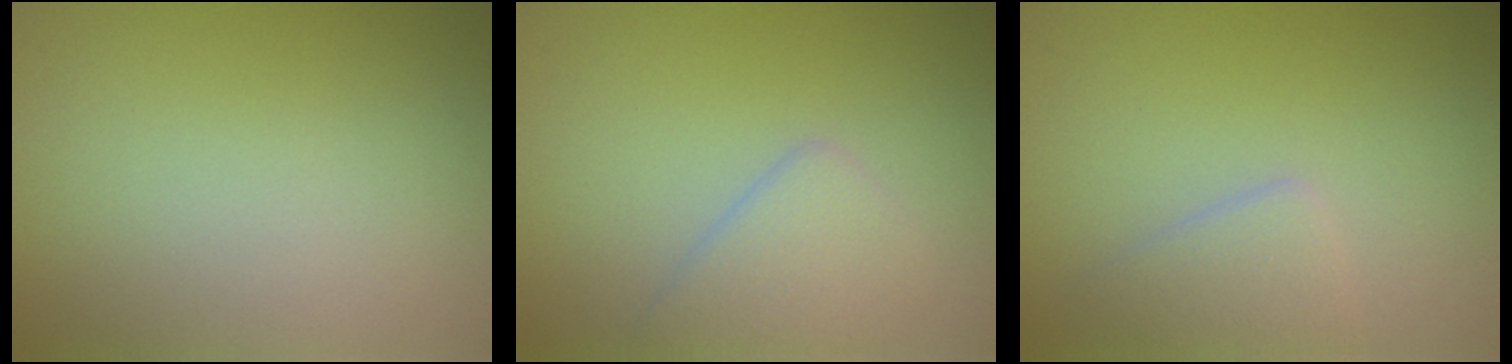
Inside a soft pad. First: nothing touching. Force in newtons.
{"total": 2.5, "press": 2.5, "slide": 0.1}
{"total": 2.0, "press": 2.0, "slide": 0.1}